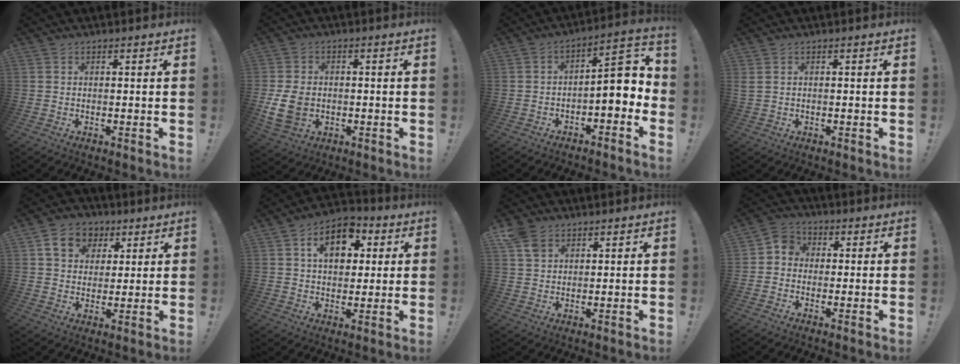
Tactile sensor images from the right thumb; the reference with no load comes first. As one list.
[{"total": 9.8, "force": [-1.3, 7.4, 6.3], "torque": [-0.124, 0.003, -0.018]}, {"total": 8.8, "force": [-0.8, 3.2, 8.1], "torque": [-0.112, -0.004, -0.019]}, {"total": 1.2, "force": [0.6, 0.7, 0.8], "torque": [-0.018, 0.003, 0.011]}, {"total": 10.8, "force": [4.6, 8.7, 4.4], "torque": [-0.071, -0.008, 0.093]}, {"total": 12.0, "force": [3.5, 8.6, 7.6], "torque": [-0.113, 0.006, 0.064]}, {"total": 5.4, "force": [3.3, 3.5, 2.5], "torque": [-0.047, -0.011, 0.065]}, {"total": 4.7, "force": [-1.1, 4.2, 1.8], "torque": [-0.033, 0.020, -0.017]}]